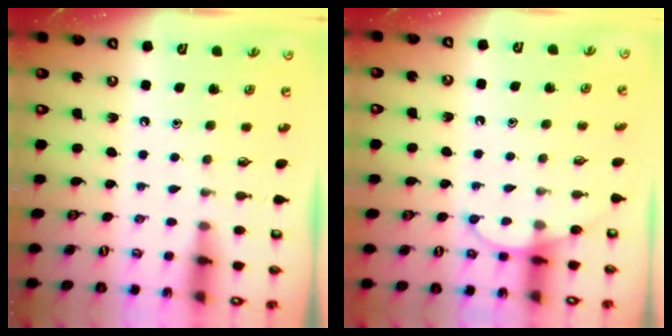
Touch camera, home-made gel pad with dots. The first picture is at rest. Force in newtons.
{"total": 6.5, "press": 6.5, "slide": 0.5}